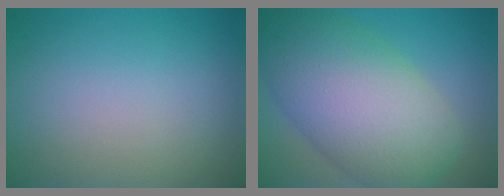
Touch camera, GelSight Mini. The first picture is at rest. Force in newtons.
{"total": 11.7, "press": 11.7, "slide": 0.4}